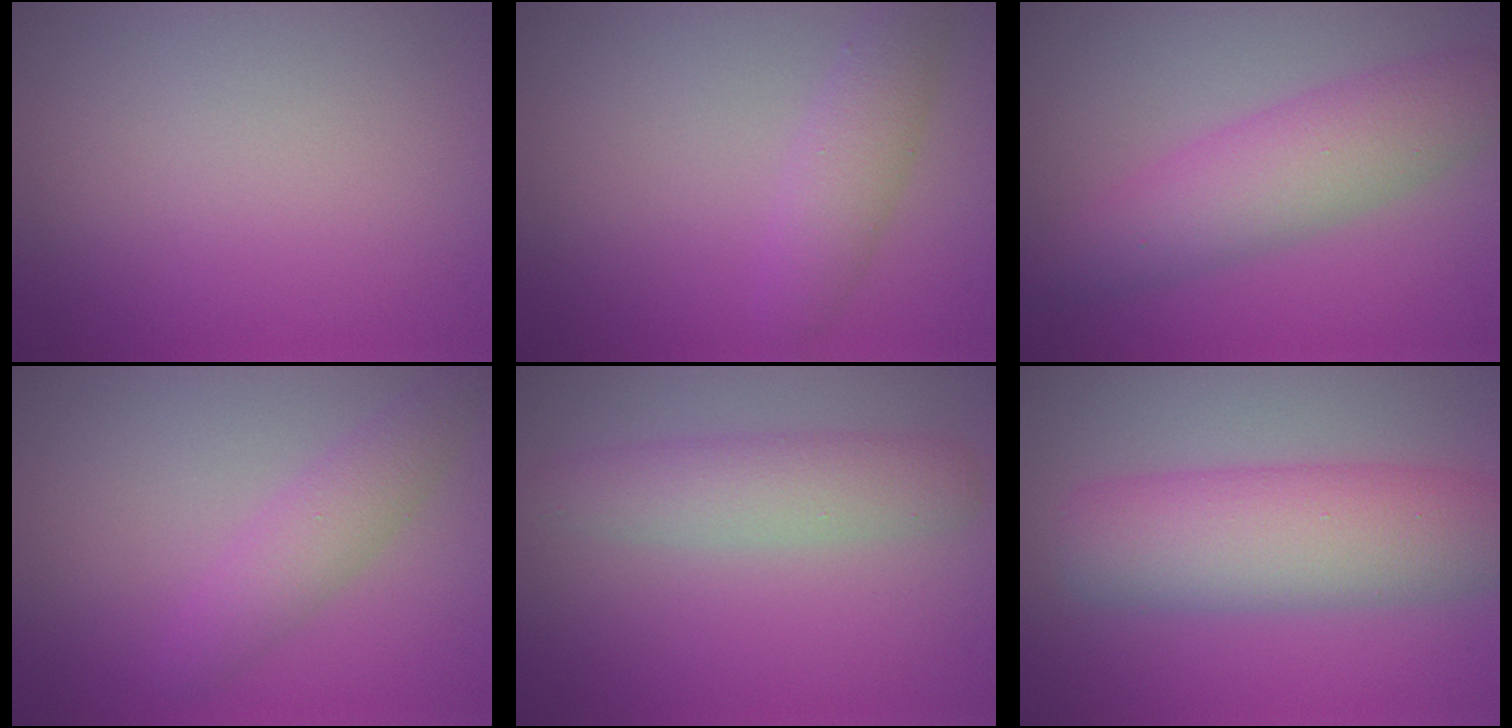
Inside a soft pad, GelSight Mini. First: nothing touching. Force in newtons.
{"total": 2.6, "press": 2.6, "slide": 0.1}
{"total": 5.5, "press": 5.5, "slide": 0.2}
{"total": 2.7, "press": 2.7, "slide": 0.1}
{"total": 3.6, "press": 3.6, "slide": 0.1}
{"total": 7.6, "press": 7.6, "slide": 0.2}